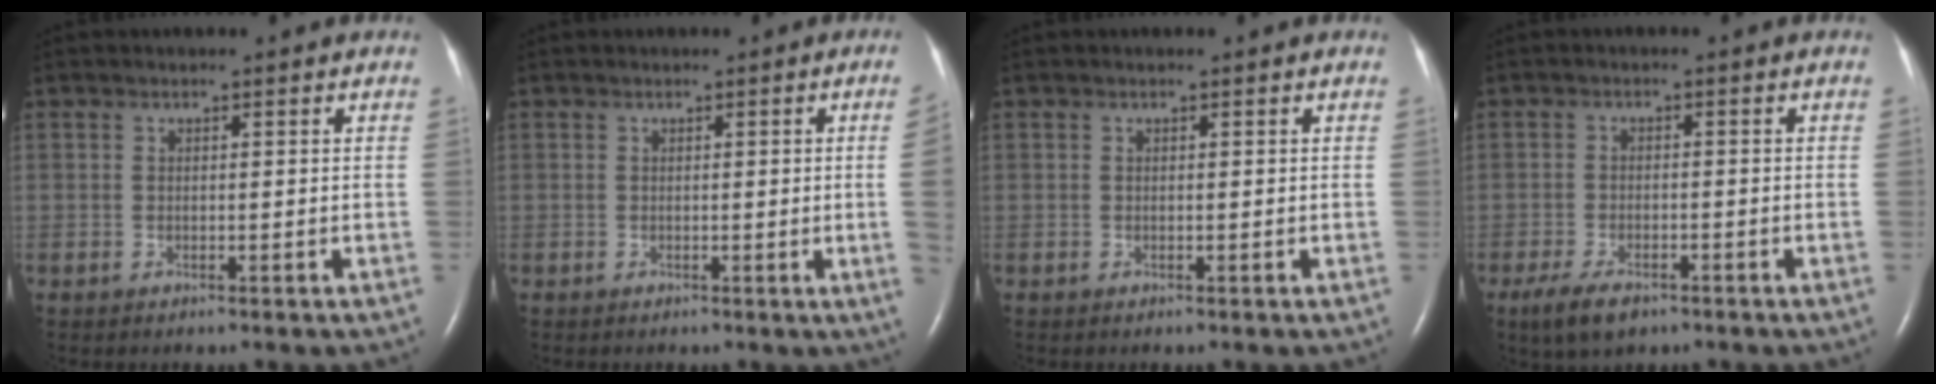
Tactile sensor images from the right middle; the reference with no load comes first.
{"total": 2.3, "force": [-0.1, -1.0, 2.1], "torque": [-0.030, -0.003, 0.000]}
{"total": 0.0}
{"total": 5.2, "force": [-3.4, 2.0, 3.3], "torque": [-0.073, -0.008, -0.057]}